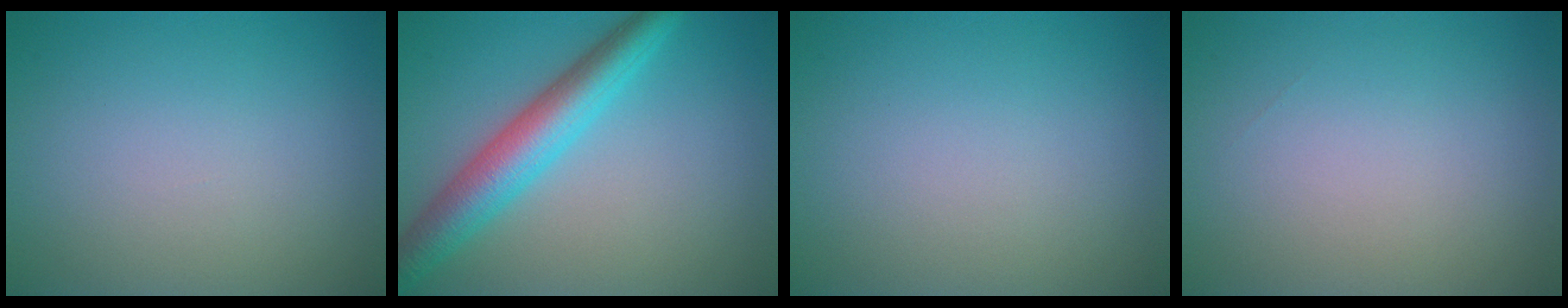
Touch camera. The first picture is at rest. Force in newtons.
{"total": 5.7, "press": 5.7, "slide": 0.2}
{"total": 0.0}
{"total": 0.0}